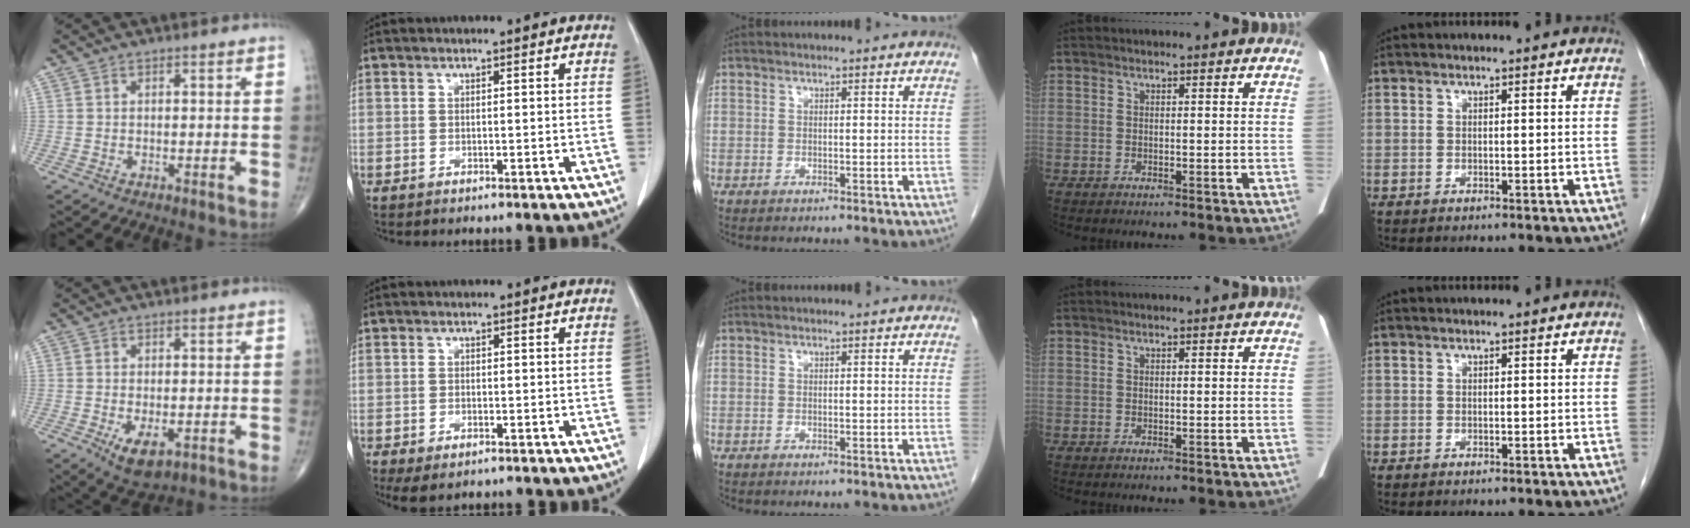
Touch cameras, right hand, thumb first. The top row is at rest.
{"thumb": {"total": 6.0, "force": [-2.2, 3.0, 4.7], "torque": [-0.073, -0.004, -0.027]}, "index": {"total": 3.1, "force": [-1.8, 1.4, 2.1], "torque": [-0.039, -0.007, -0.022]}}